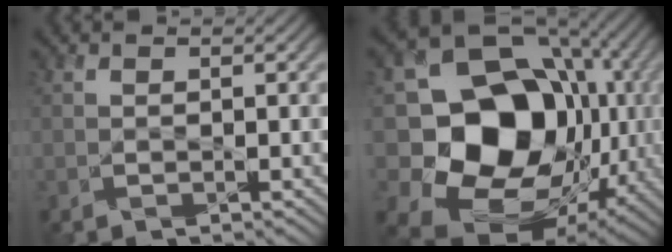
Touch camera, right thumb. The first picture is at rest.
{"total": 19.1, "force": [0.3, 15.7, 10.8], "torque": [-0.220, -0.040, 0.029]}